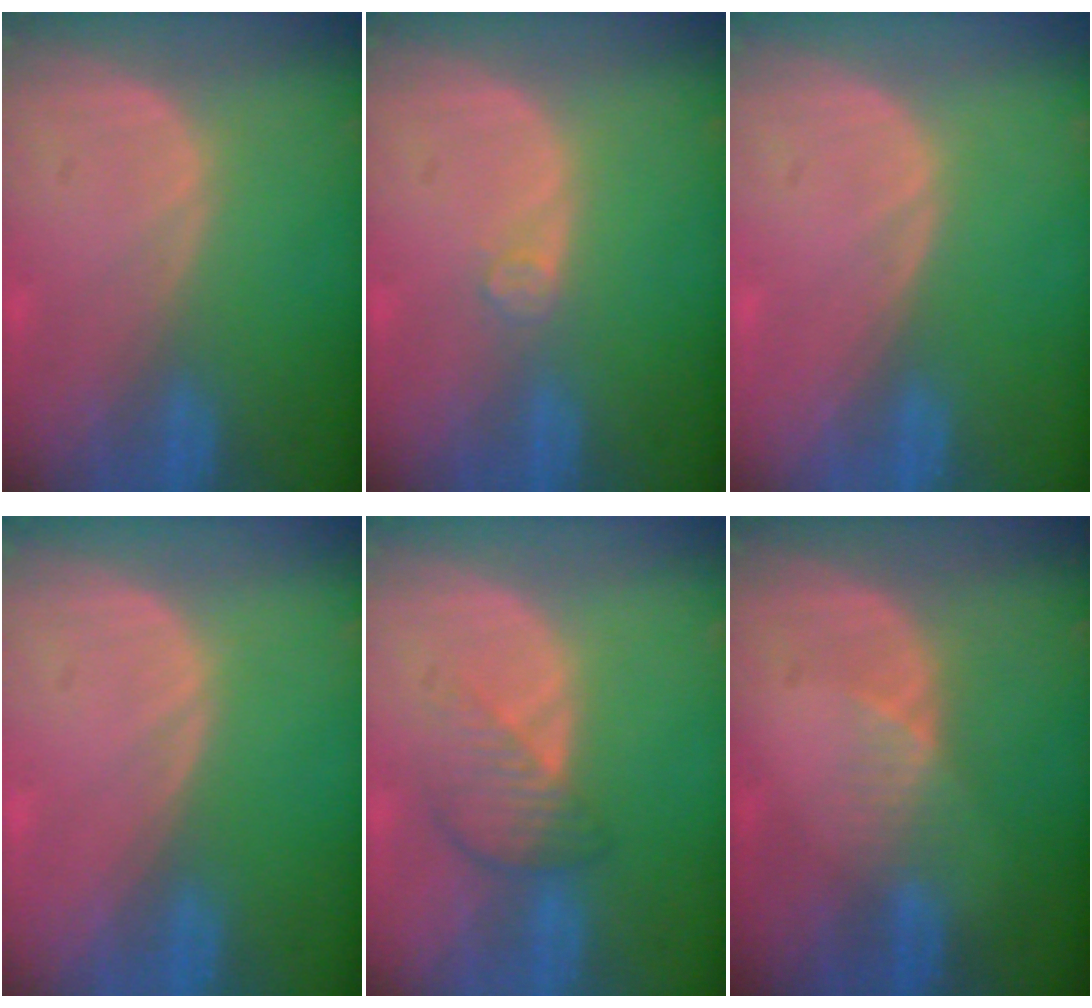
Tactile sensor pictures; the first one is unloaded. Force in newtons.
{"total": 1.5, "press": 1.5, "slide": 0.2}
{"total": 0.0}
{"total": 0.0}
{"total": 4.3, "press": 3.8, "slide": 1.9}
{"total": 2.6, "press": 2.2, "slide": 1.4}